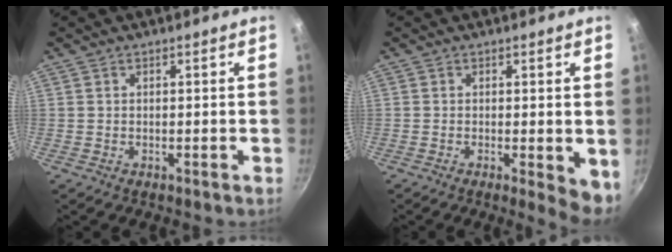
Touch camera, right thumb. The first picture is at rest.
{"total": 5.0, "force": [-0.7, 1.6, 4.7], "torque": [-0.054, -0.008, -0.007]}